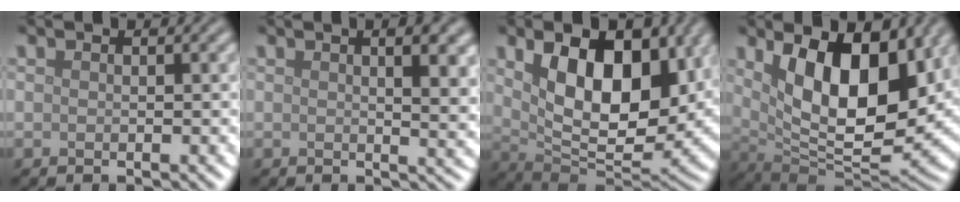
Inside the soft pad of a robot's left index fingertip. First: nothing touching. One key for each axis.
{"total": 5.4, "fx": 1.6, "fy": 2.0, "fz": 4.7, "tx": -0.034, "ty": 0.014, "tz": 0.016}
{"total": 12.6, "fx": 3.5, "fy": 6.9, "fz": 9.9, "tx": -0.143, "ty": -0.013, "tz": 0.060}
{"total": 12.3, "fx": 3.6, "fy": 5.7, "fz": 10.3, "tx": -0.151, "ty": -0.009, "tz": 0.061}